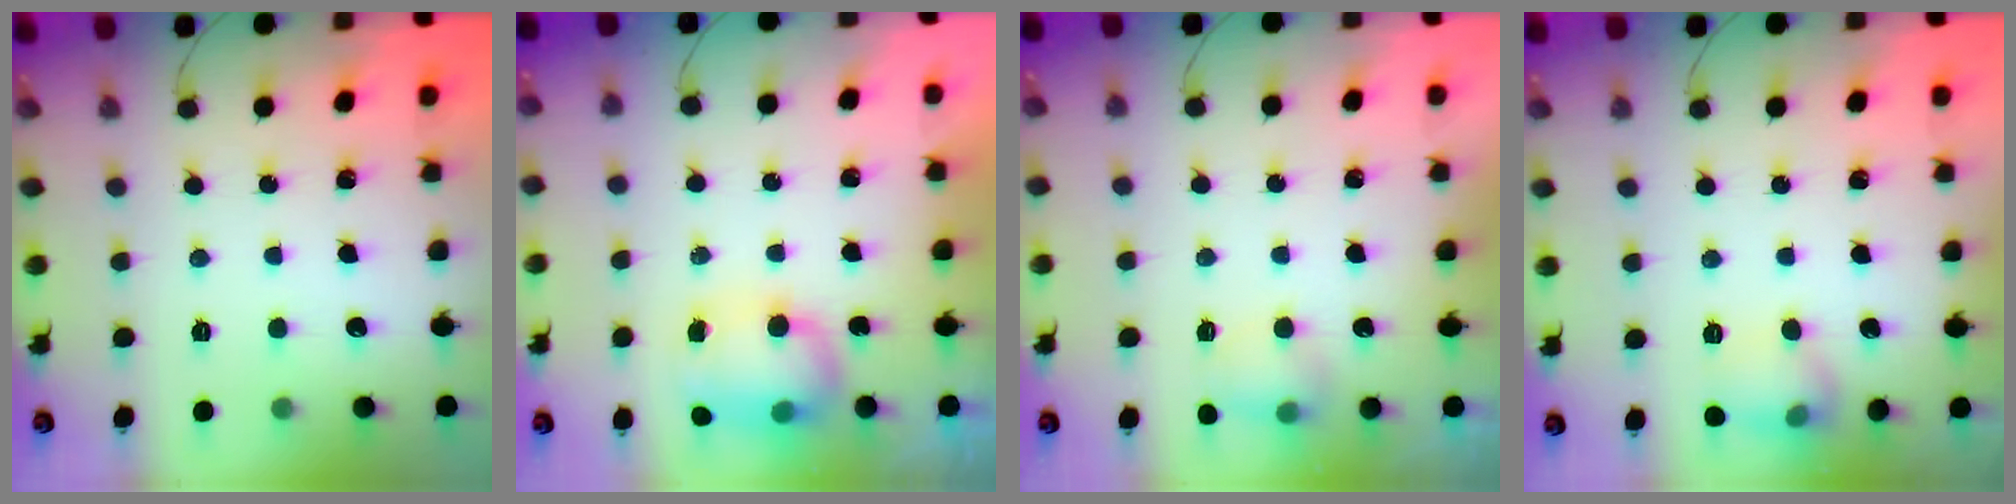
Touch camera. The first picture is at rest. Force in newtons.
{"total": 9.4, "press": 8.7, "slide": 3.6}
{"total": 5.7, "press": 5.5, "slide": 1.6}
{"total": 9.3, "press": 9.3, "slide": 0.8}